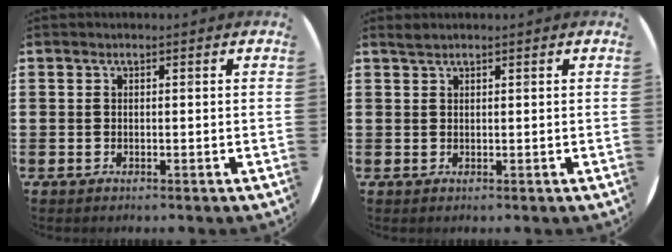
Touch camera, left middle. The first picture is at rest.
{"total": 0.7, "force": [0.7, -0.1, 0.1], "torque": [-0.004, -0.001, 0.014]}